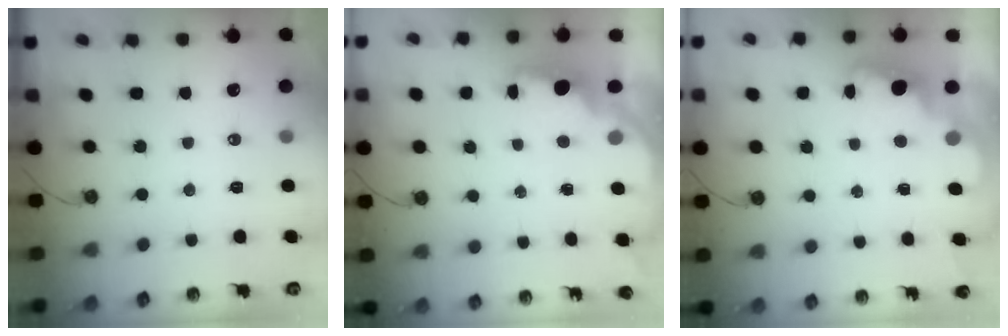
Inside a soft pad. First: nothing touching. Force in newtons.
{"total": 2.3, "press": 2.2, "slide": 0.8}
{"total": 2.4, "press": 2.4, "slide": 0.5}